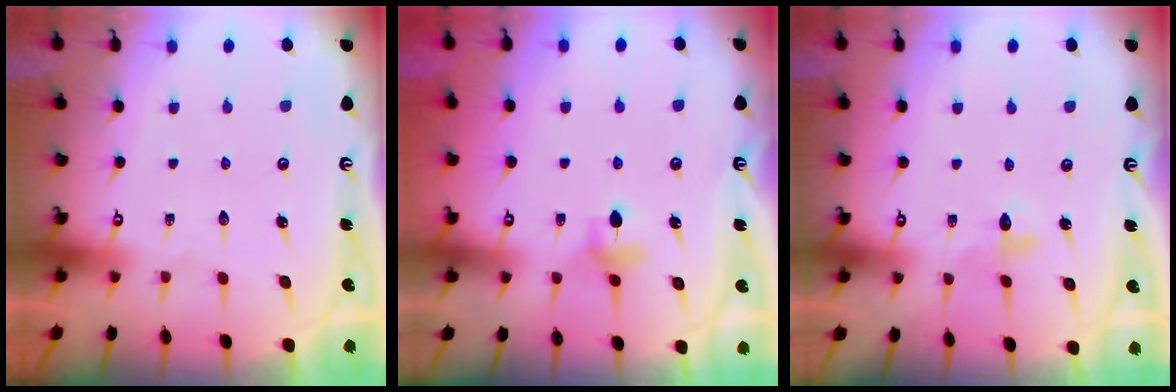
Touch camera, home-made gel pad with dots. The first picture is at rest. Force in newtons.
{"total": 5.1, "press": 5.1, "slide": 0.7}
{"total": 4.1, "press": 4.1, "slide": 0.8}